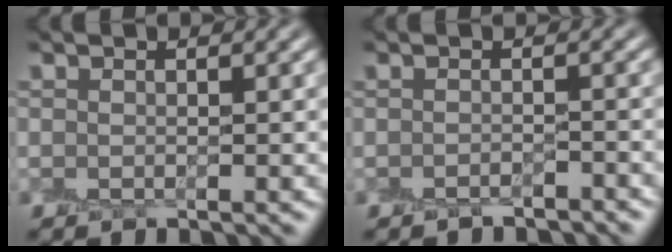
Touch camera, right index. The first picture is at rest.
{"total": 1.4, "force": [-1.3, 0.0, 0.4], "torque": [-0.004, -0.002, -0.024]}